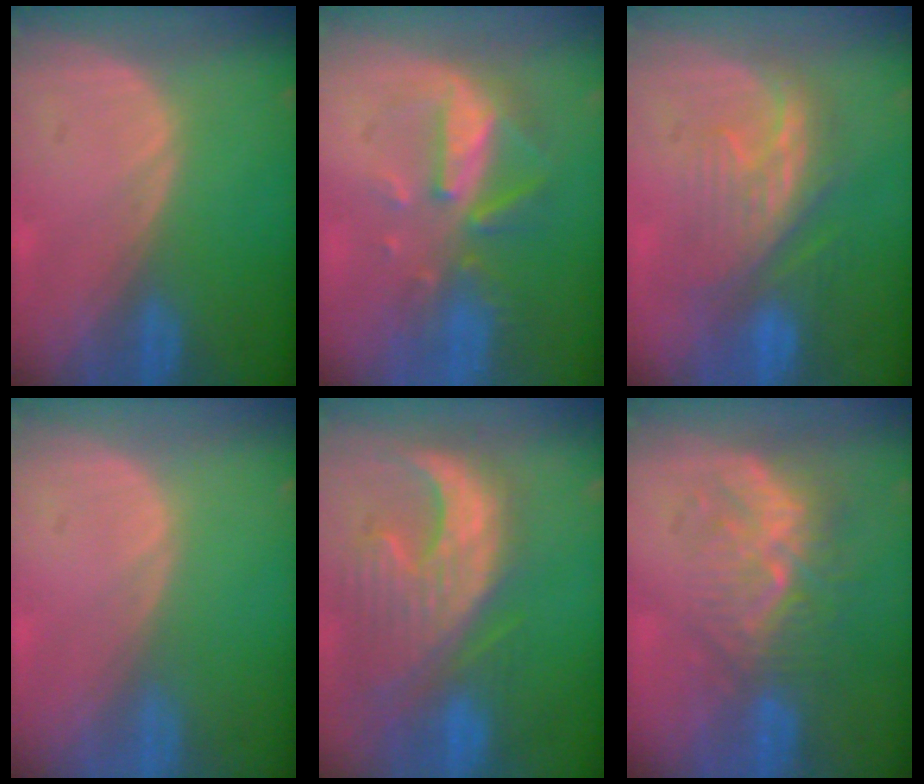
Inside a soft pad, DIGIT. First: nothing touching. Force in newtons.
{"total": 8.1, "press": 7.5, "slide": 3.3}
{"total": 8.4, "press": 8.1, "slide": 1.9}
{"total": 0.0}
{"total": 12.8, "press": 11.1, "slide": 6.2}
{"total": 8.8, "press": 8.1, "slide": 3.5}